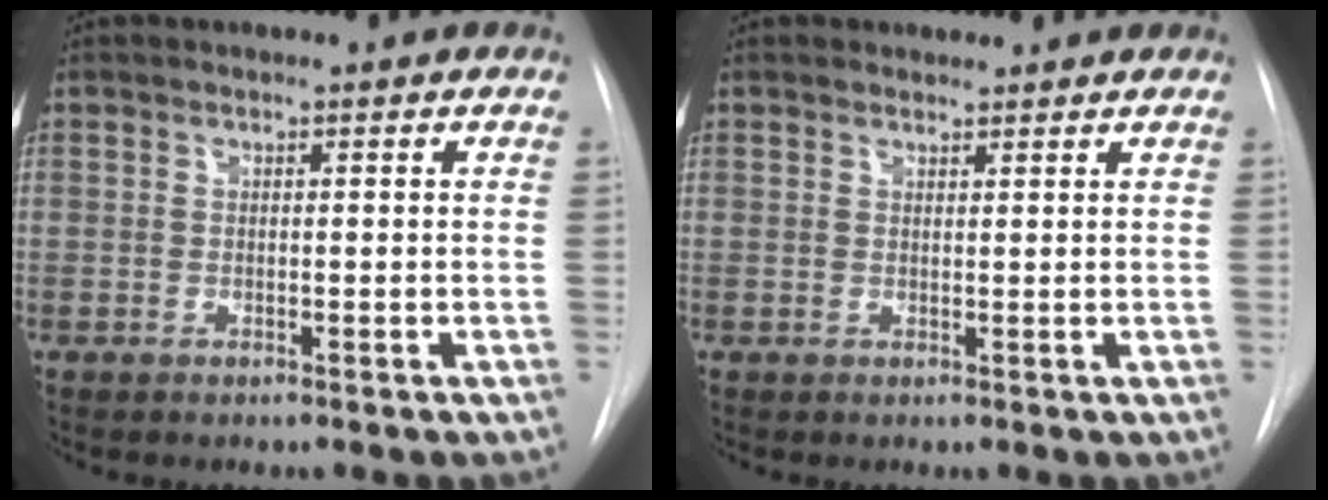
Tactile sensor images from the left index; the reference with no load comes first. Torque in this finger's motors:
{"motor_torque": [0.33, -0.36, -0.05, 0.02]}